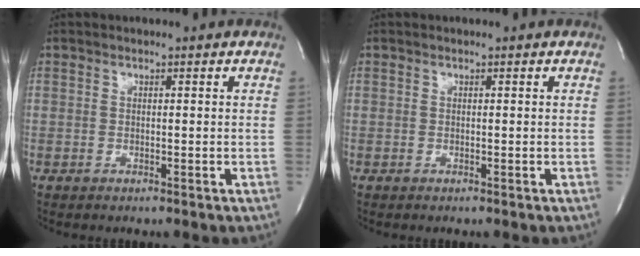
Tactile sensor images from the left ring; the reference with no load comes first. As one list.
[{"total": 0.0}]